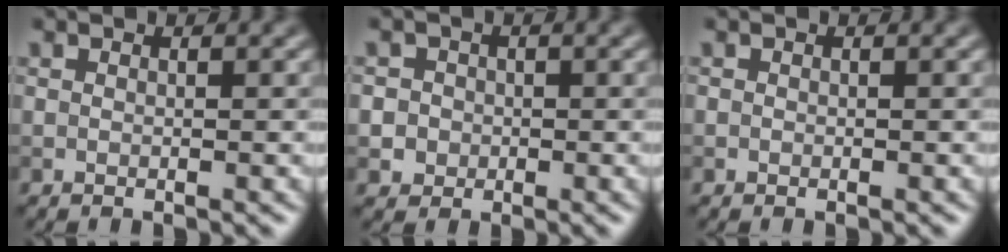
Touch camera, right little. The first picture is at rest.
{"total": 2.8, "force": [-0.1, 2.7, 0.7], "torque": [0.002, 0.012, -0.008]}
{"total": 0.0}